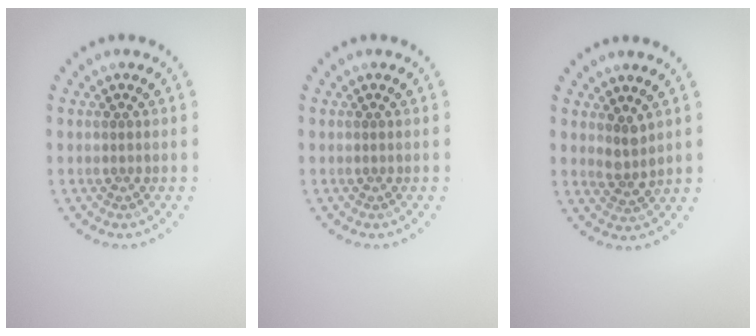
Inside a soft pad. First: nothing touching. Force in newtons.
{"total": 0.0}
{"total": 1.9, "press": 1.5, "slide": 1.1}